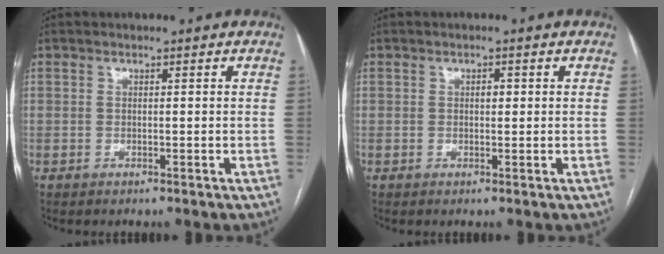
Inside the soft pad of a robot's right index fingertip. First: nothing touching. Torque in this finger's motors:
{"motor_torque": [0.38, 0.17, 0.10, 0.02]}